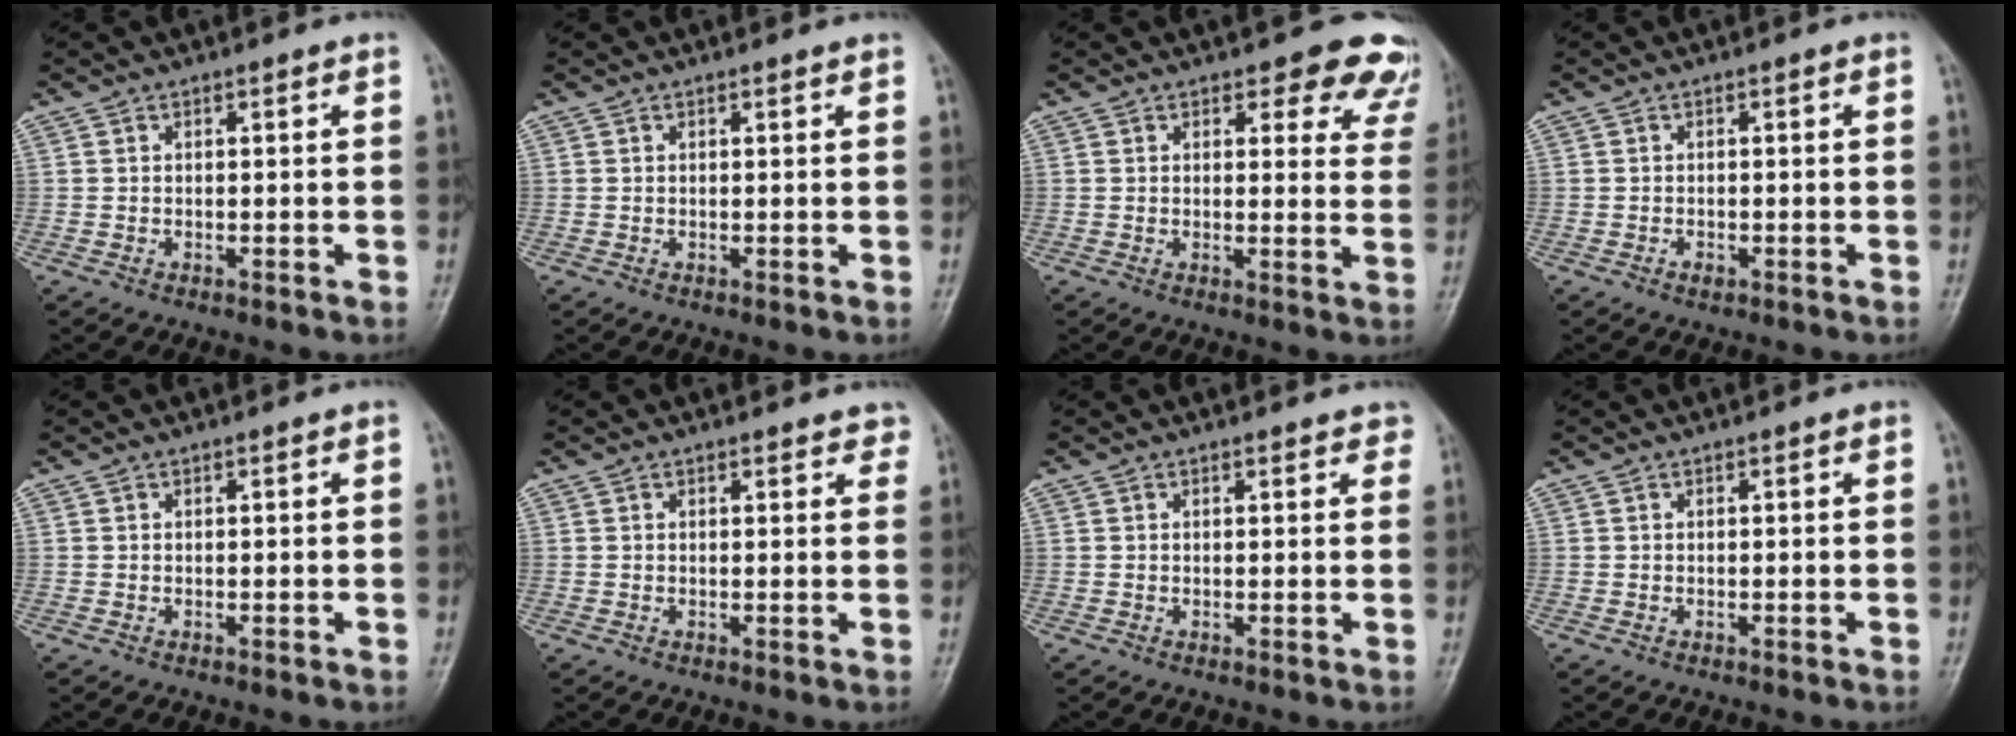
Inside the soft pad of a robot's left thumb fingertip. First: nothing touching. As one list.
[{"total": 0.5, "force": [0.4, 0.0, 0.3], "torque": [-0.007, 0.000, 0.005]}, {"total": 10.0, "force": [8.4, 4.4, 3.3], "torque": [0.019, -0.042, 0.066]}, {"total": 1.0, "force": [-0.5, 0.6, 0.6], "torque": [-0.007, 0.002, -0.008]}, {"total": 0.0}, {"total": 2.7, "force": [2.2, 1.1, 1.1], "torque": [0.011, -0.004, 0.015]}, {"total": 2.2, "force": [1.7, 0.9, 1.0], "torque": [0.007, -0.001, 0.011]}, {"total": 0.0}]